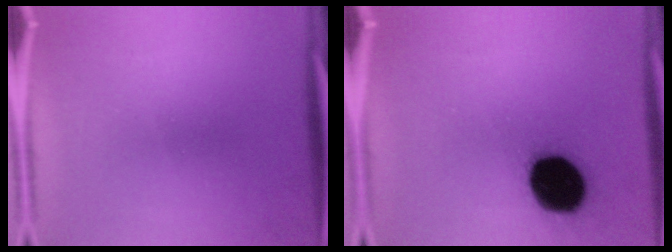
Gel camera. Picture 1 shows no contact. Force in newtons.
{"total": 18.6}